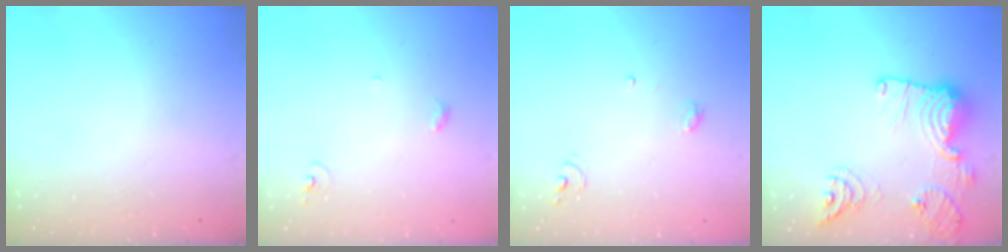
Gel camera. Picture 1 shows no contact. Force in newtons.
{"total": 3.6, "press": 3.6, "slide": 0.2}
{"total": 4.2, "press": 4.2, "slide": 0.2}
{"total": 19.1, "press": 18.3, "slide": 5.5}